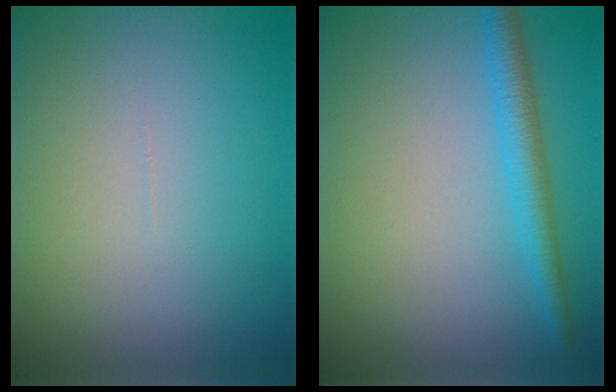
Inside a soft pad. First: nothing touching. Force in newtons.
{"total": 3.0, "press": 3.0, "slide": 0.0}